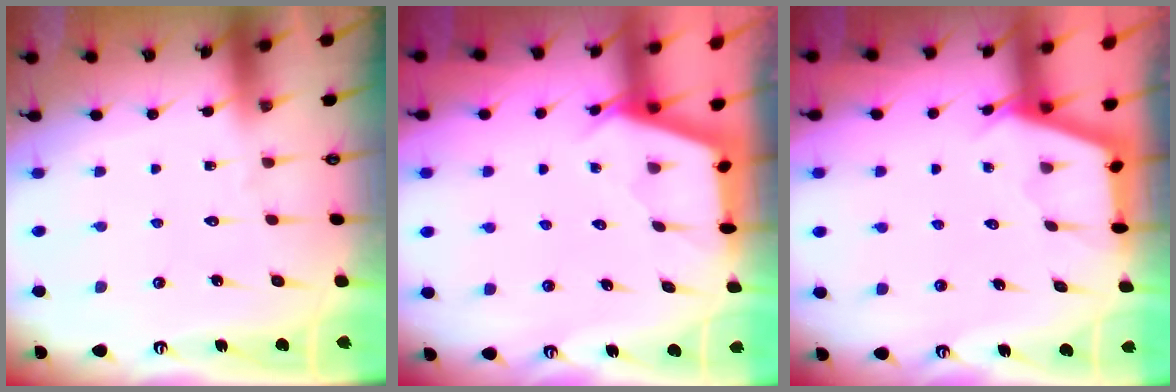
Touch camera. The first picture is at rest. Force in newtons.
{"total": 2.5, "press": 2.5, "slide": 0.3}
{"total": 2.8, "press": 2.8, "slide": 0.3}